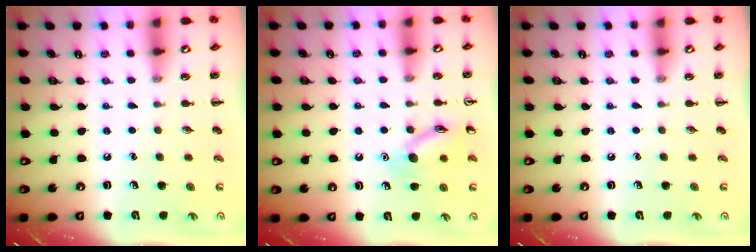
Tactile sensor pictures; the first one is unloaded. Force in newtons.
{"total": 12.2, "press": 12.1, "slide": 0.7}
{"total": 0.0}